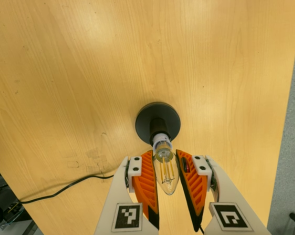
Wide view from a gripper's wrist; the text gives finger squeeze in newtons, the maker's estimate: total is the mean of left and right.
{"total": 8.4, "left": 7.4, "right": 9.5}